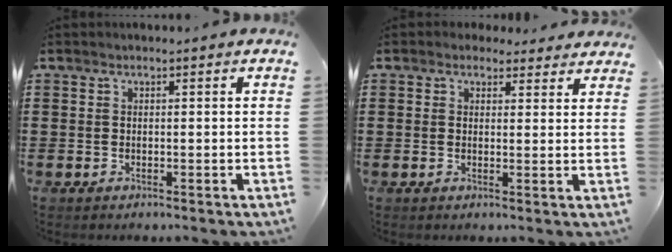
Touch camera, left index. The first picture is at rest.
{"total": 2.3, "force": [2.0, 1.1, 0.3], "torque": [-0.006, -0.001, 0.035]}